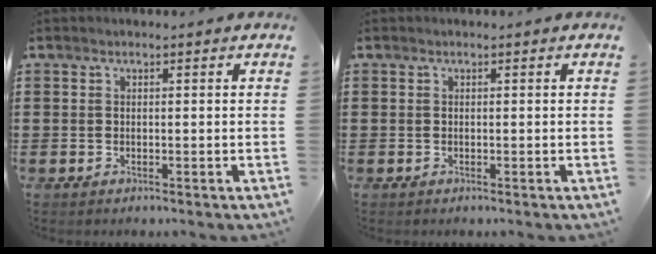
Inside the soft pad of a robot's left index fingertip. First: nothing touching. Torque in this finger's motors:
{"motor_torque": [0.12, -0.11, -0.02, -0.01]}